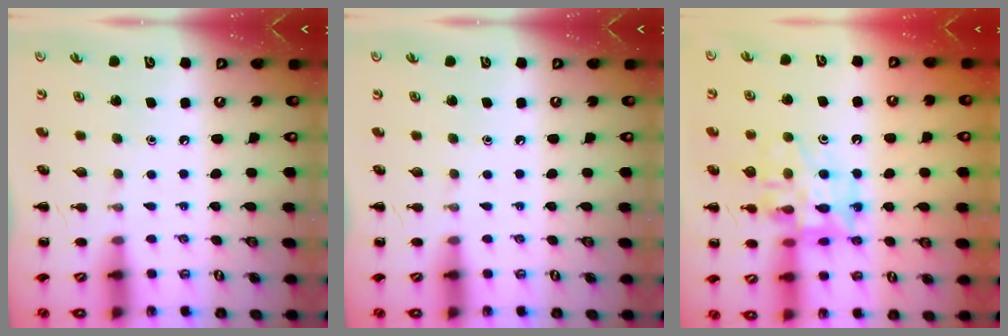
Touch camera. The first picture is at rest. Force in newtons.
{"total": 0.0}
{"total": 13.9, "press": 13.7, "slide": 2.1}